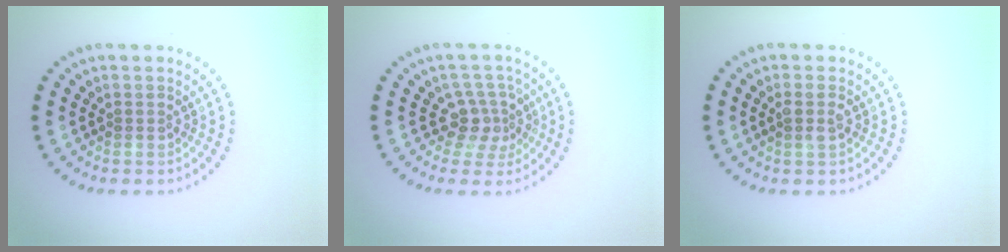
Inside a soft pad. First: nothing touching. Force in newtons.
{"total": 2.9, "press": 2.3, "slide": 1.8}
{"total": 1.3, "press": 1.2, "slide": 0.6}